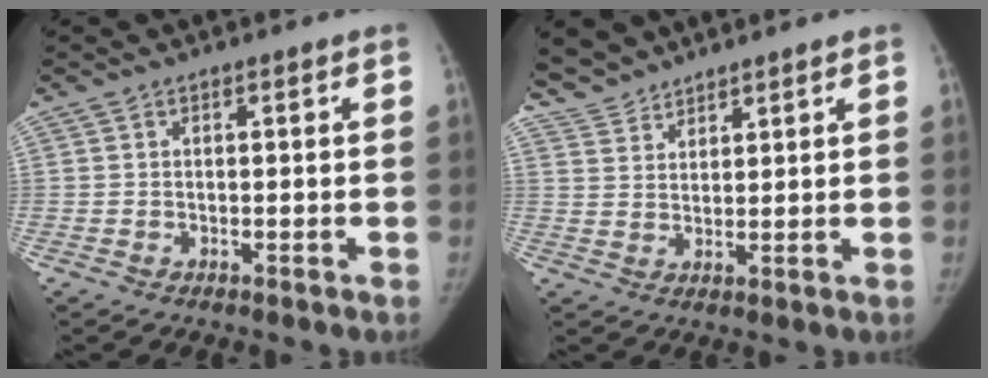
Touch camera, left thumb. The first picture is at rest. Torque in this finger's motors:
{"motor_torque": [0.72, -0.20, -0.04, 0.04, 0.00]}